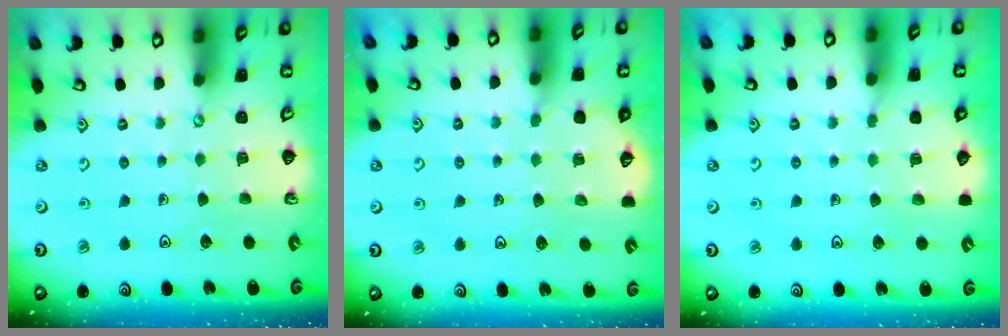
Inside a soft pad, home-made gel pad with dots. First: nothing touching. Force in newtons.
{"total": 4.2, "press": 4.0, "slide": 1.2}
{"total": 3.1, "press": 3.0, "slide": 0.5}